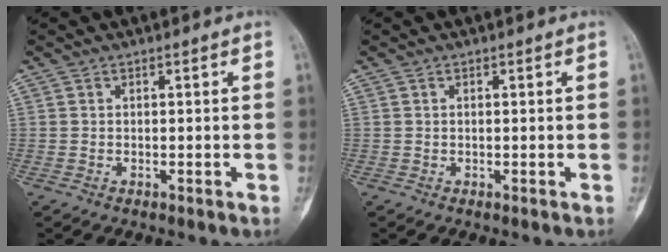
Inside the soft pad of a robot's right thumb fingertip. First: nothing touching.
{"total": 0.0}